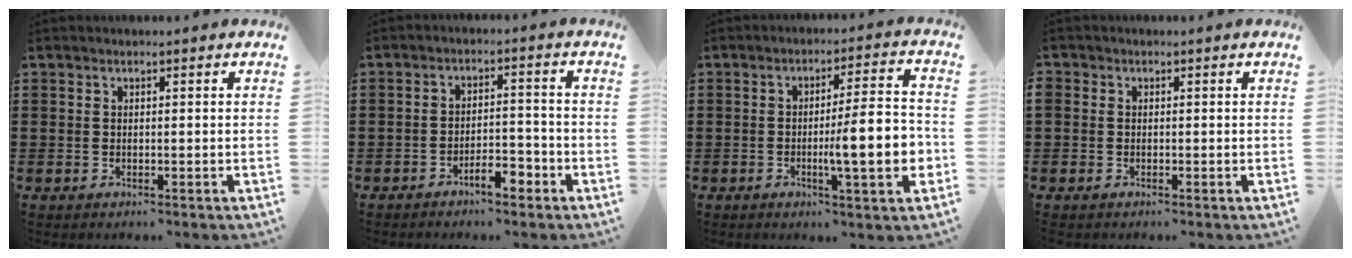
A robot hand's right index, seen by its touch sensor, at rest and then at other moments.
{"total": 4.9, "force": [-3.4, 1.6, 3.1], "torque": [-0.050, 0.013, -0.065]}
{"total": 10.2, "force": [-1.9, 1.7, 9.9], "torque": [-0.132, -0.014, -0.039]}
{"total": 0.9, "force": [-0.2, 0.9, 0.0], "torque": [-0.002, 0.005, -0.006]}